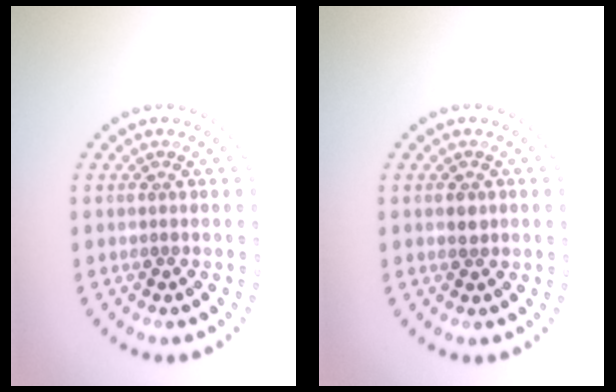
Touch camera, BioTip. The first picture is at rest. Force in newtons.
{"total": 1.1, "press": 1.0, "slide": 0.4}